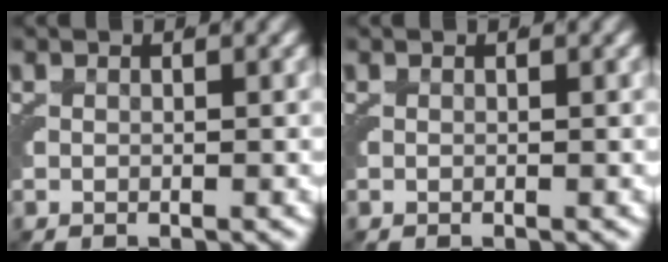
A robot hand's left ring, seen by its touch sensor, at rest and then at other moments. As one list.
[{"total": 0.0}]